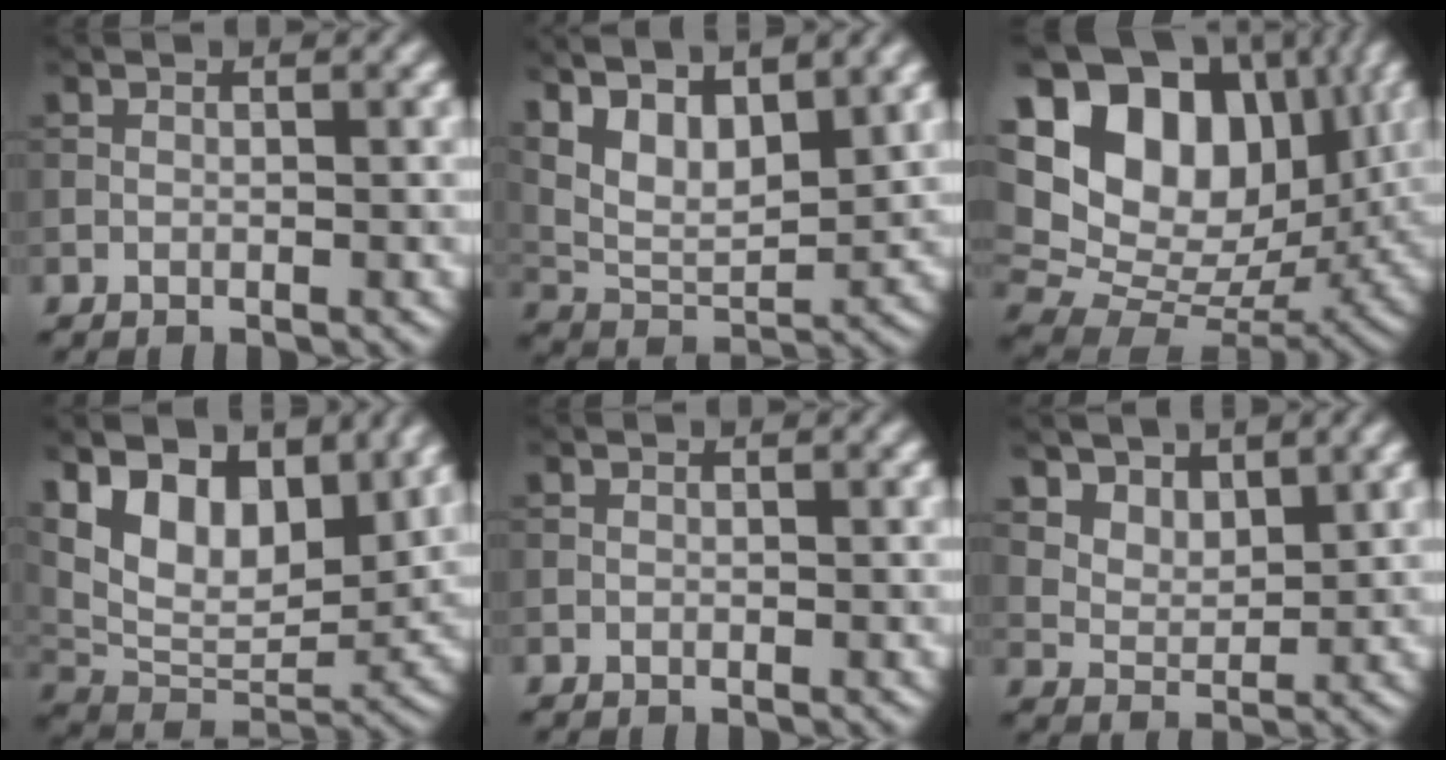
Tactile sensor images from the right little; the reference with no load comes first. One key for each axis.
{"total": 9.0, "fx": 5.1, "fy": 3.9, "fz": 6.3, "tx": -0.134, "ty": 0.015, "tz": 0.087}
{"total": 16.6, "fx": 5.8, "fy": 11.6, "fz": 10.3, "tx": -0.190, "ty": 0.042, "tz": 0.106}
{"total": 11.2, "fx": 5.6, "fy": 6.3, "fz": 7.3, "tx": -0.137, "ty": 0.004, "tz": 0.093}
{"total": 0.0}
{"total": 4.5, "fx": 3.5, "fy": 2.3, "fz": 1.7, "tx": -0.051, "ty": -0.017, "tz": 0.080}